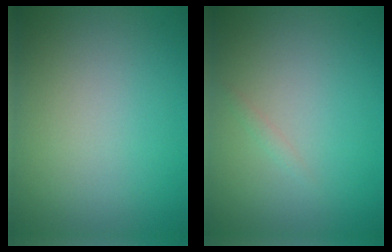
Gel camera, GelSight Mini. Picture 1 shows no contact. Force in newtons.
{"total": 0.6, "press": 0.5, "slide": 0.1}